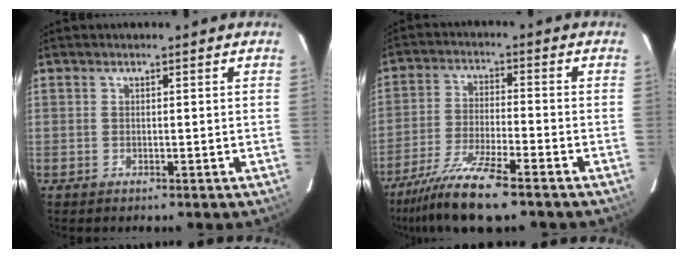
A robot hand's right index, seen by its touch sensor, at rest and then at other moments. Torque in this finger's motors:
{"motor_torque": [1.15, -0.99, 0.60, 0.14]}